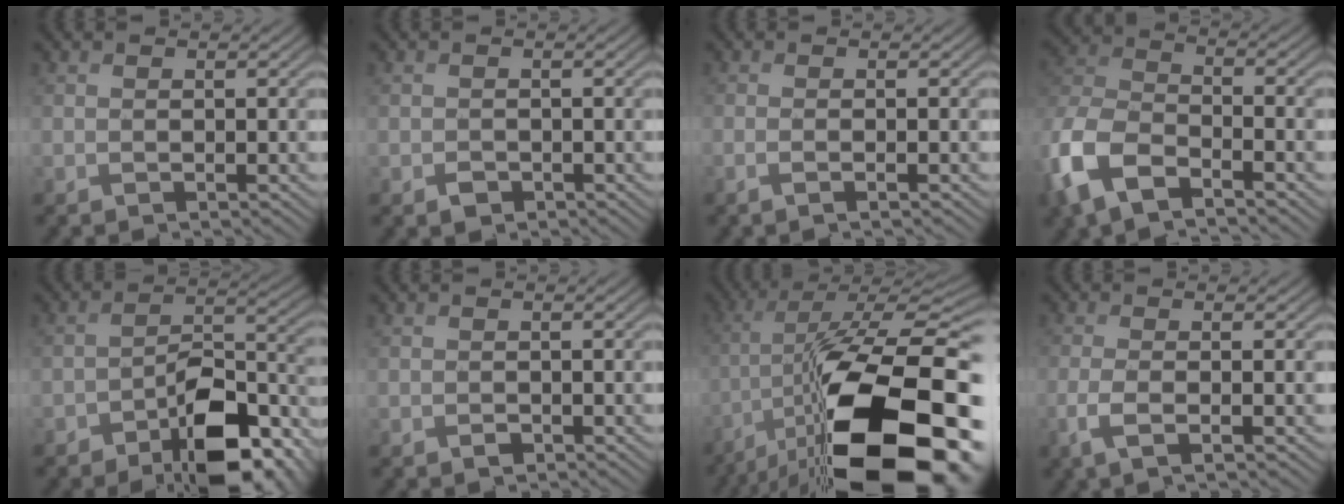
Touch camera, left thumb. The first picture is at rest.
{"total": 1.1, "force": [-0.6, 0.7, 0.5], "torque": [-0.008, -0.001, -0.015]}
{"total": 1.2, "force": [-0.4, -0.3, 1.1], "torque": [-0.024, 0.004, -0.011]}
{"total": 9.8, "force": [-5.7, 4.5, 6.6], "torque": [-0.160, -0.009, -0.130]}
{"total": 12.1, "force": [-7.1, 5.2, 8.2], "torque": [-0.124, -0.003, -0.121]}
{"total": 0.7, "force": [-0.4, 0.4, 0.4], "torque": [-0.007, -0.002, -0.008]}
{"total": 21.0, "force": [-10.7, 7.4, 16.5], "torque": [-0.262, -0.034, -0.160]}
{"total": 3.6, "force": [-1.1, 0.6, 3.4], "torque": [-0.079, -0.001, -0.026]}